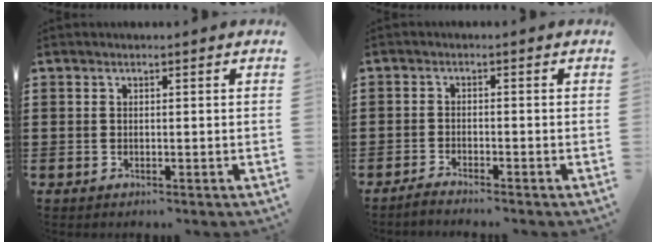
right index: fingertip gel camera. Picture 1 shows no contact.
{"total": 1.7, "force": [-1.7, -0.1, 0.2], "torque": [-0.004, 0.003, -0.034]}